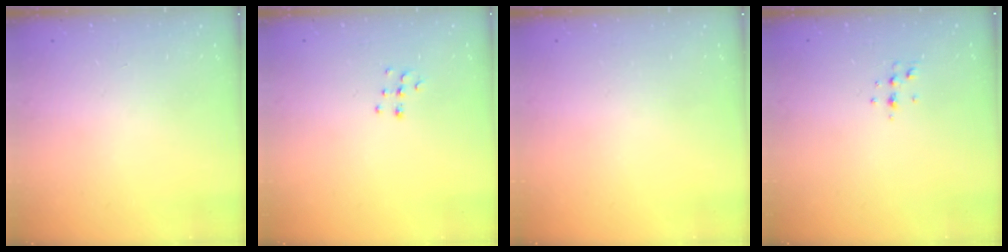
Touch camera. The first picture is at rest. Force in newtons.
{"total": 5.8, "press": 5.8, "slide": 0.4}
{"total": 0.0}
{"total": 4.1, "press": 3.7, "slide": 1.8}